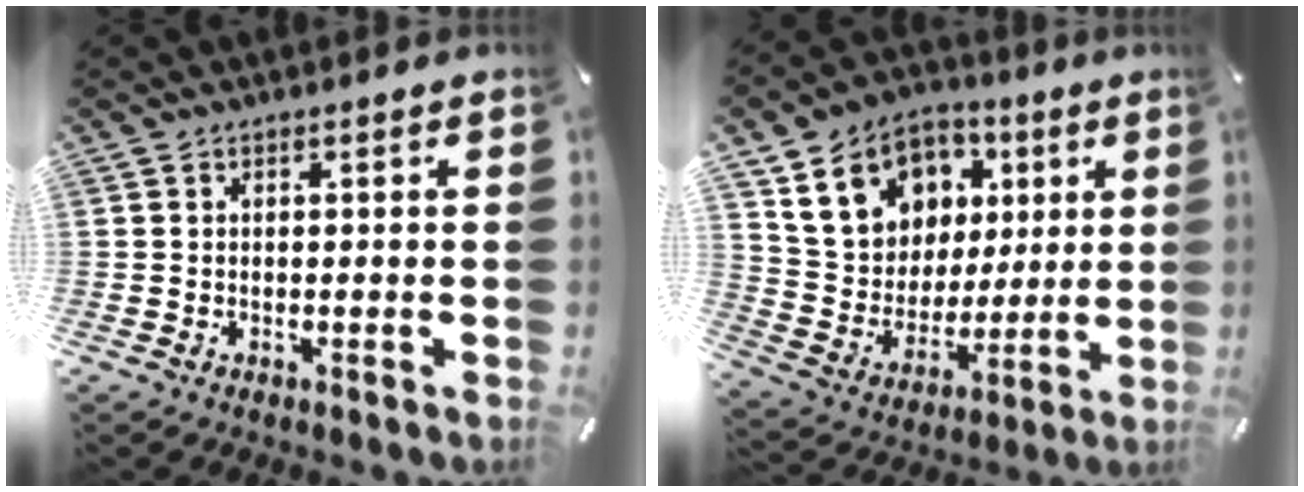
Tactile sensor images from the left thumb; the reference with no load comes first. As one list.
[{"total": 16.1, "force": [6.3, 13.6, 5.8], "torque": [-0.101, -0.017, 0.128]}]